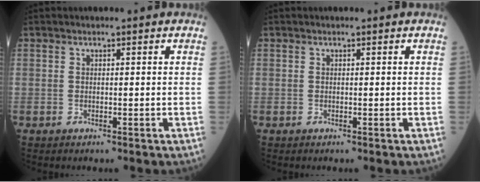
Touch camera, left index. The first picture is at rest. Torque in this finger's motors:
{"motor_torque": [0.00, 0.00, 0.00, 0.00]}